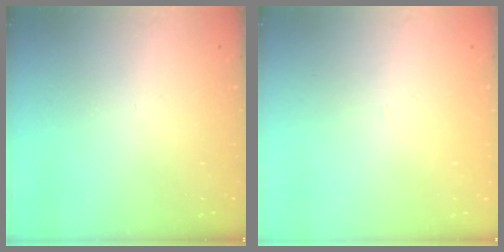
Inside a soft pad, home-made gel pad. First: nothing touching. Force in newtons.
{"total": 1.5, "press": 1.5, "slide": 0.1}